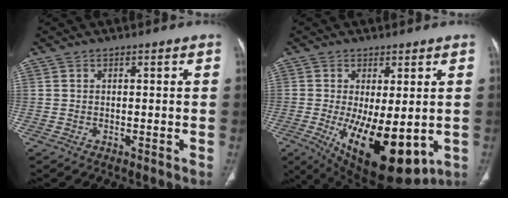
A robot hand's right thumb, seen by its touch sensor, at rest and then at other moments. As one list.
[{"total": 17.3, "force": [-3.8, 7.3, 15.1], "torque": [-0.231, -0.027, -0.030]}]